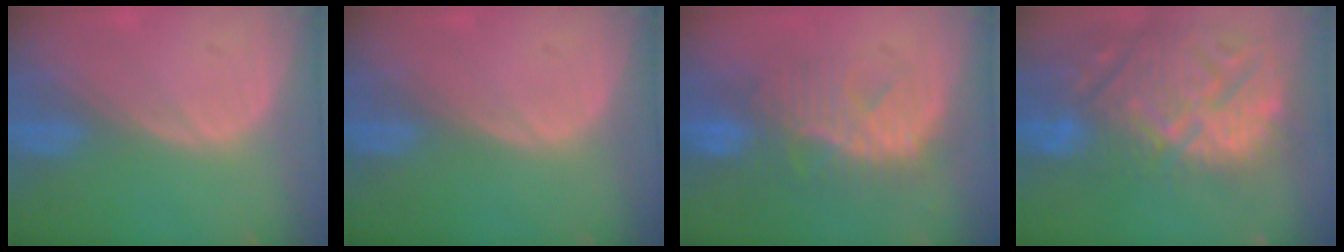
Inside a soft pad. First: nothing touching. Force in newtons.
{"total": 0.0}
{"total": 9.0, "press": 8.6, "slide": 2.5}
{"total": 15.4, "press": 13.1, "slide": 8.0}